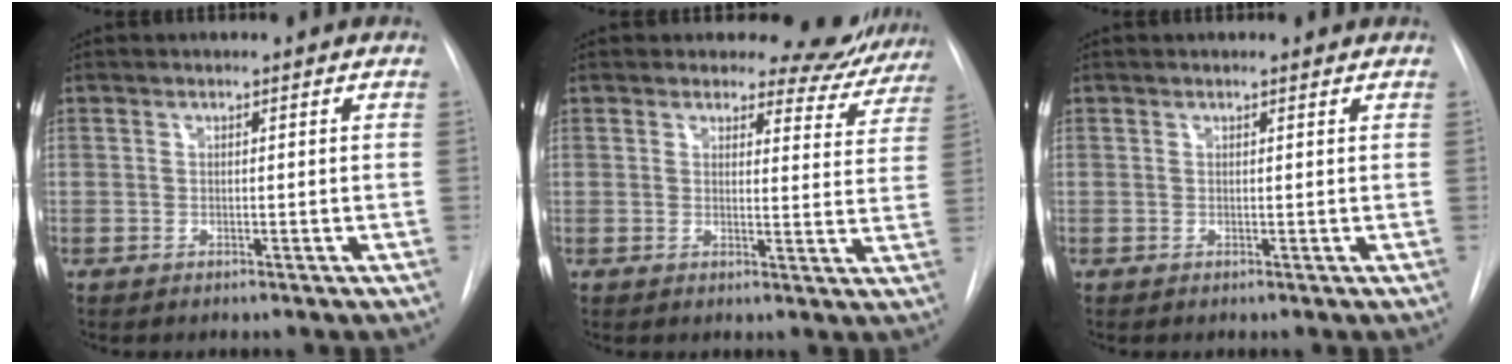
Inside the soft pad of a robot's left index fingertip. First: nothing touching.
{"total": 8.2, "force": [7.7, 2.8, 0.3], "torque": [0.022, -0.035, 0.069]}
{"total": 0.5, "force": [0.5, 0.1, 0.2], "torque": [-0.011, 0.002, 0.006]}